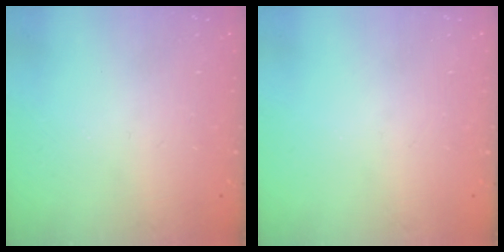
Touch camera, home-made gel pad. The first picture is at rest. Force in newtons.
{"total": 0.0}